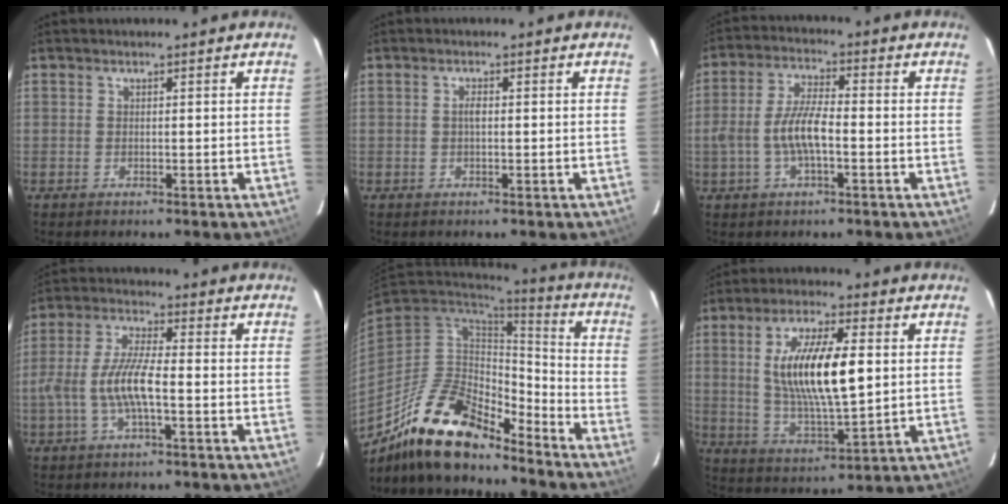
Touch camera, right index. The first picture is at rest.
{"total": 1.2, "force": [0.0, 0.4, 1.1], "torque": [-0.021, 0.004, -0.003]}
{"total": 7.8, "force": [-2.0, 2.5, 7.1], "torque": [-0.146, 0.007, -0.037]}
{"total": 9.4, "force": [-2.4, 2.2, 8.8], "torque": [-0.187, 0.002, -0.046]}
{"total": 18.4, "force": [-13.9, 6.6, 10.0], "torque": [-0.207, -0.011, -0.259]}
{"total": 15.5, "force": [2.3, 4.9, 14.5], "torque": [-0.269, -0.001, 0.050]}